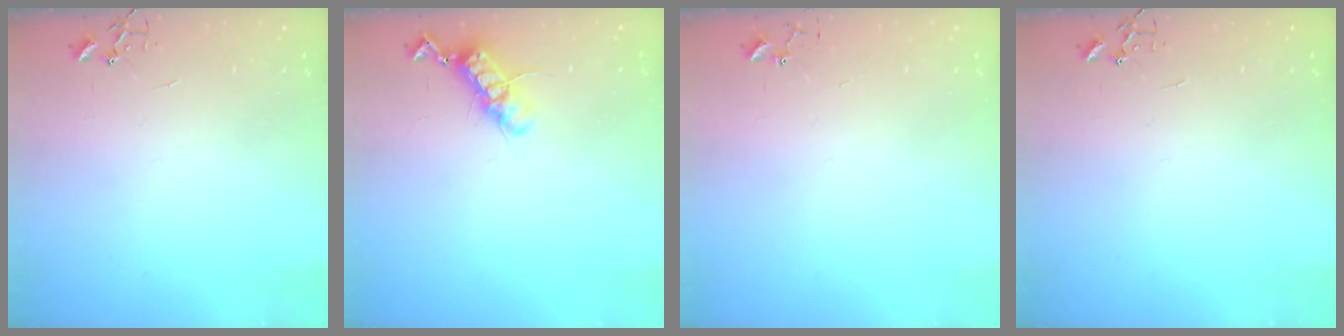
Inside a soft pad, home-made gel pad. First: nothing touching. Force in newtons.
{"total": 11.7, "press": 11.6, "slide": 1.2}
{"total": 3.5, "press": 3.4, "slide": 0.4}
{"total": 0.0}